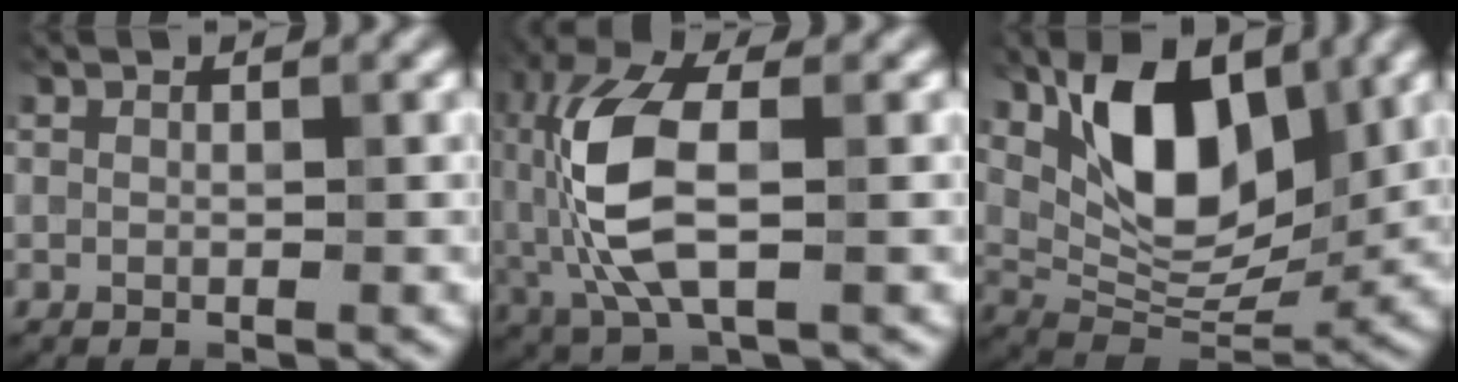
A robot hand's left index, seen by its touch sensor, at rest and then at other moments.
{"total": 8.8, "force": [-0.3, 3.9, 7.8], "torque": [-0.179, 0.010, -0.010]}
{"total": 9.5, "force": [3.6, 5.2, 7.1], "torque": [-0.123, -0.010, 0.062]}